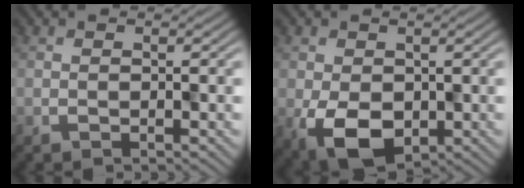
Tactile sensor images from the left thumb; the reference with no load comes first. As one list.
[{"total": 7.6, "force": [-2.3, 4.8, 5.4], "torque": [-0.113, -0.025, -0.034]}]